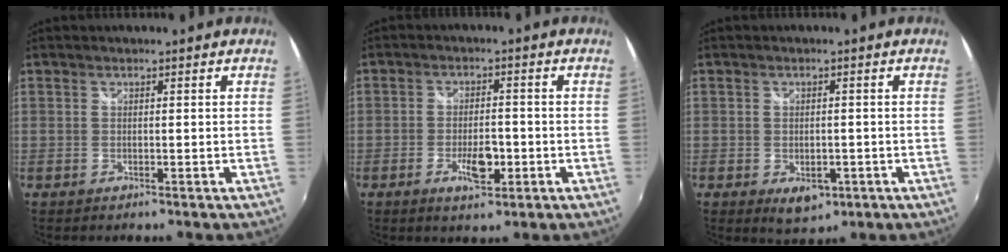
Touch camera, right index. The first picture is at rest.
{"total": 5.8, "force": [-2.1, 2.4, 4.8], "torque": [-0.093, -0.005, -0.034]}
{"total": 5.2, "force": [-1.9, 3.4, 3.5], "torque": [-0.062, -0.017, -0.023]}